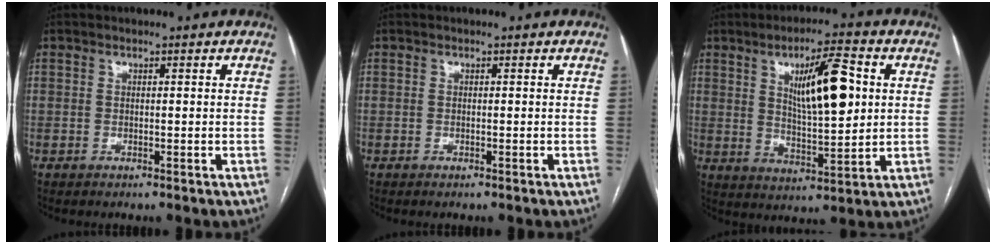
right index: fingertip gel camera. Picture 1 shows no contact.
{"total": 0.0}
{"total": 11.9, "force": [3.2, 2.6, 11.1], "torque": [-0.187, 0.004, 0.057]}